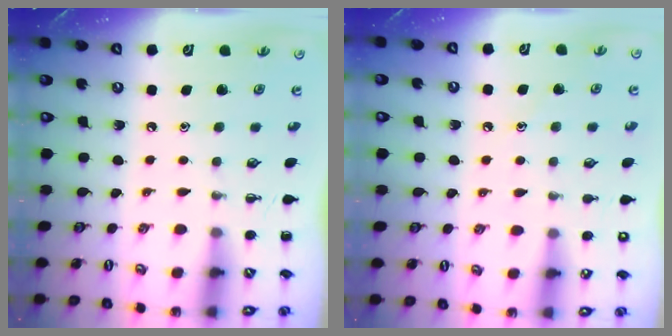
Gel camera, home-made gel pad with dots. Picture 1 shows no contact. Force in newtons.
{"total": 7.0, "press": 6.7, "slide": 1.9}